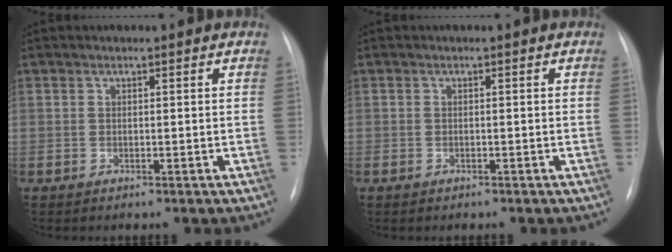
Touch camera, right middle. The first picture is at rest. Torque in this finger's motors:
{"motor_torque": [1.09, -1.05, 0.31, 0.12]}